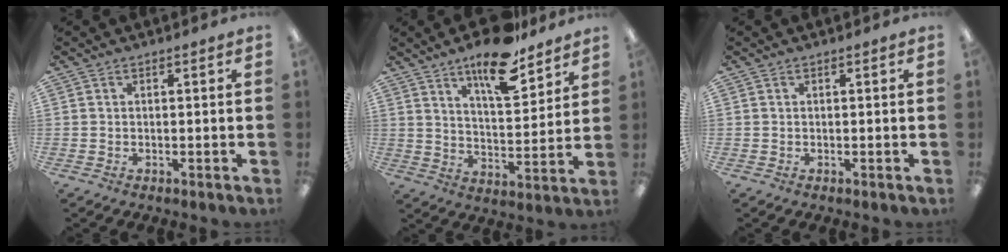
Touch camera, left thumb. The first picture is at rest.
{"total": 14.9, "force": [11.2, 4.8, 8.6], "torque": [-0.132, -0.066, 0.189]}
{"total": 0.0}